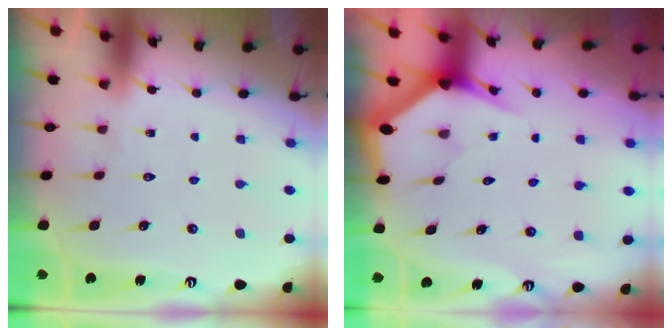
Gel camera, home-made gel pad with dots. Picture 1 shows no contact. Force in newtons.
{"total": 3.2, "press": 3.2, "slide": 0.0}